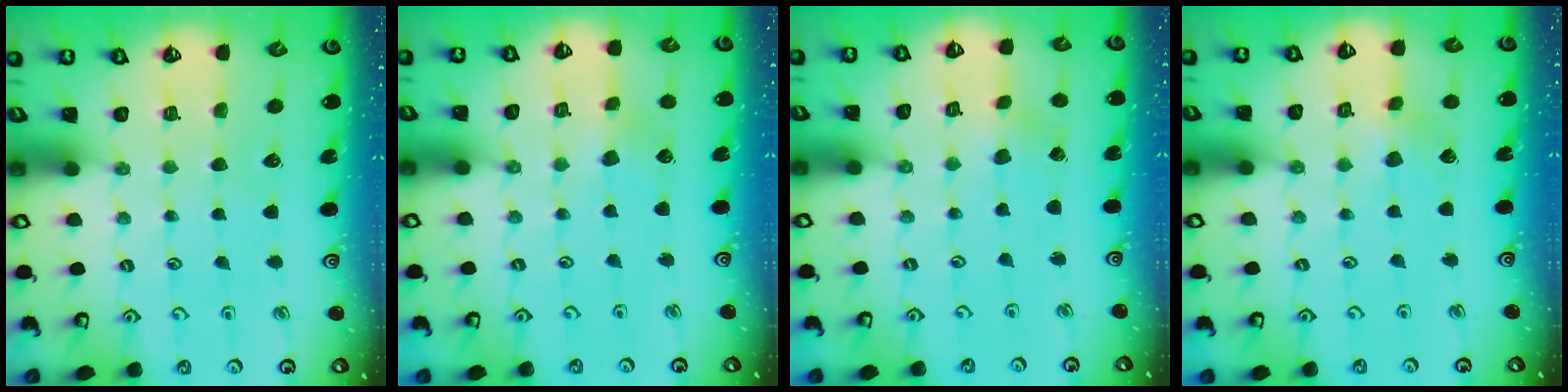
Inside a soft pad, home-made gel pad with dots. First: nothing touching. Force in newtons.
{"total": 2.4, "press": 2.3, "slide": 0.4}
{"total": 0.6, "press": 0.5, "slide": 0.1}
{"total": 2.9, "press": 2.8, "slide": 0.8}